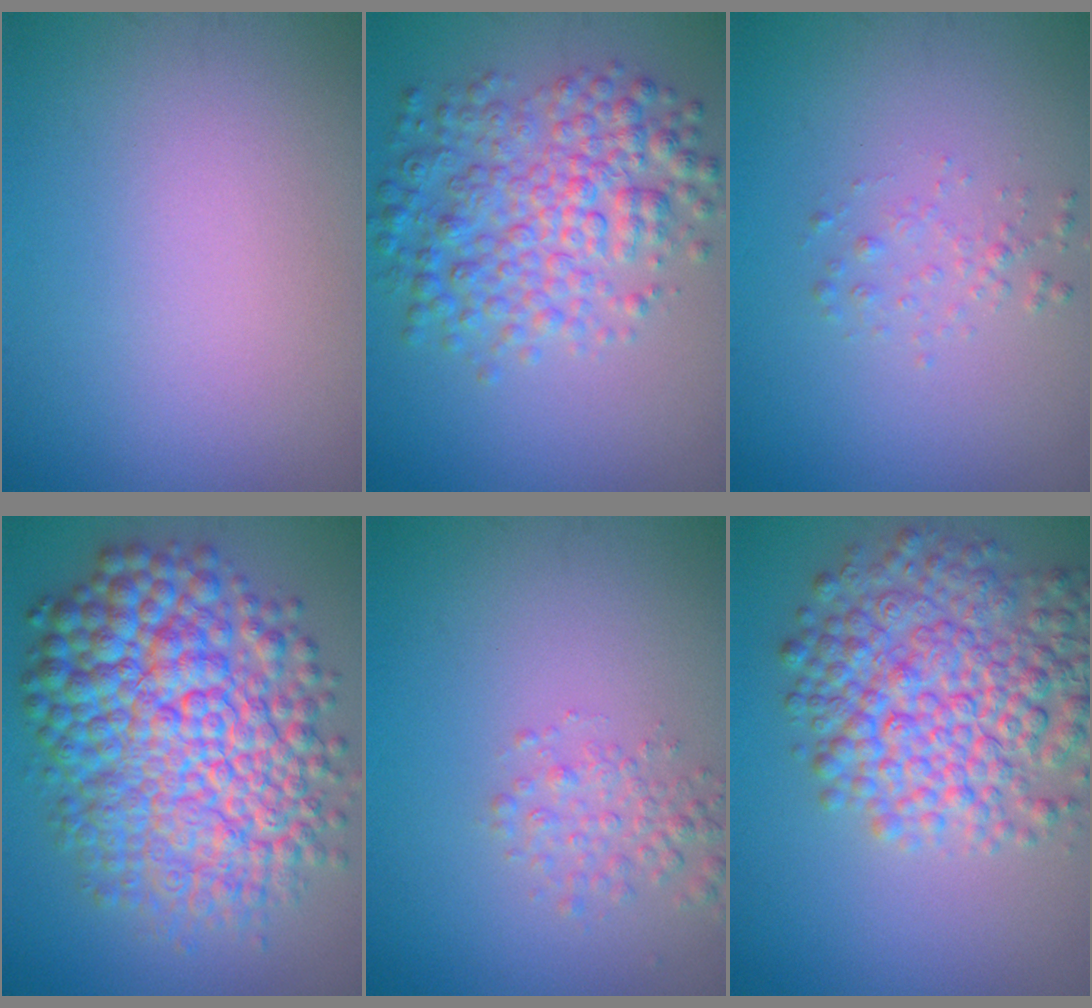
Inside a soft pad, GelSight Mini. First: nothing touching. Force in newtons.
{"total": 6.3, "press": 6.3, "slide": 0.1}
{"total": 1.2, "press": 1.2, "slide": 0.0}
{"total": 12.7, "press": 12.7, "slide": 0.1}
{"total": 2.2, "press": 2.2, "slide": 0.1}
{"total": 8.5, "press": 8.5, "slide": 0.3}